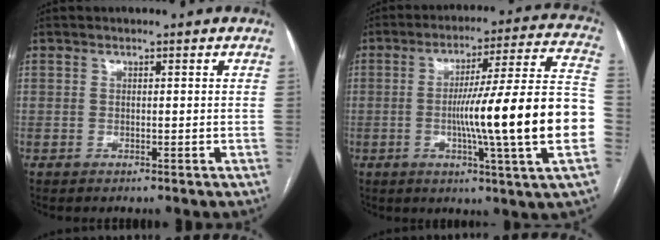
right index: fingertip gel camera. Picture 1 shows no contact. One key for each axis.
{"total": 21.0, "fx": -3.8, "fy": -1.1, "fz": 20.6, "tx": -0.271, "ty": 0.008, "tz": -0.065}